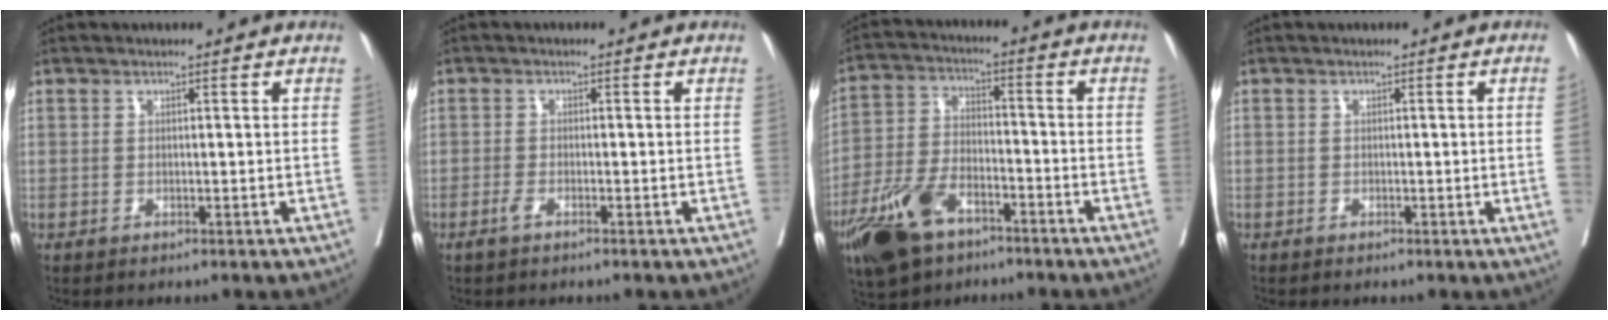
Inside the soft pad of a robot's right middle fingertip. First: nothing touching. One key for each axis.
{"total": 1.4, "fx": -0.9, "fy": 0.2, "fz": 1.0, "tx": -0.024, "ty": -0.002, "tz": -0.022}
{"total": 11.8, "fx": -7.3, "fy": 5.5, "fz": 7.6, "tx": -0.164, "ty": -0.009, "tz": -0.138}
{"total": 1.2, "fx": -0.2, "fy": -0.4, "fz": 1.1, "tx": -0.012, "ty": -0.001, "tz": -0.003}